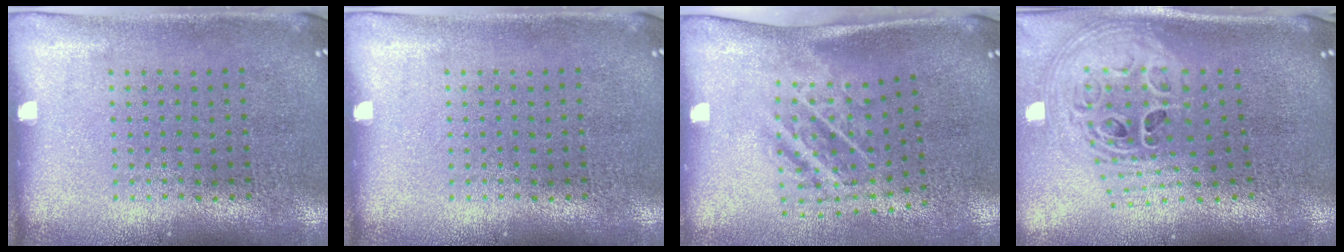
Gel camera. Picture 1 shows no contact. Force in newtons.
{"total": 0.0}
{"total": 1.8, "press": 1.2, "slide": 1.4}
{"total": 2.8, "press": 2.0, "slide": 2.0}